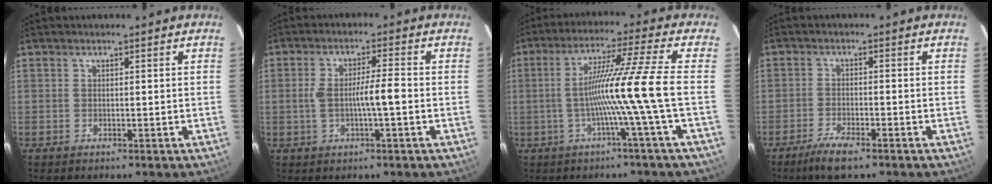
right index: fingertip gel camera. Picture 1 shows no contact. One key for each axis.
{"total": 5.6, "fx": -0.8, "fy": 0.4, "fz": 5.5, "tx": -0.104, "ty": 0.007, "tz": -0.011}
{"total": 11.1, "fx": -2.1, "fy": -3.3, "fz": 10.3, "tx": -0.183, "ty": 0.005, "tz": -0.037}
{"total": 4.9, "fx": -3.5, "fy": 0.6, "fz": 3.3, "tx": -0.070, "ty": -0.010, "tz": -0.062}